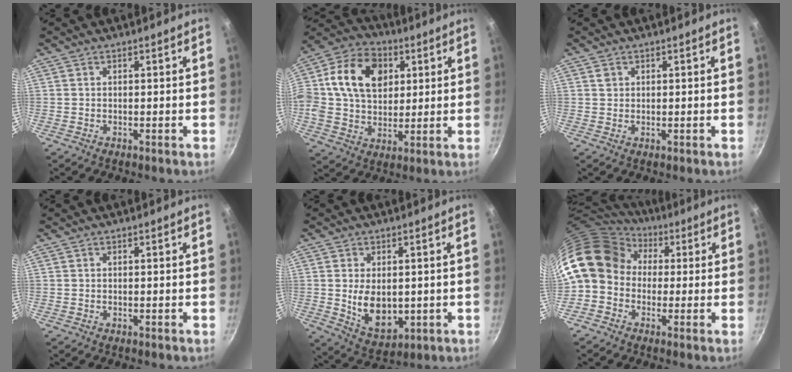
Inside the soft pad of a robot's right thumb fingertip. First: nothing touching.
{"total": 17.4, "force": [3.9, 12.7, 11.1], "torque": [-0.175, 0.015, 0.051]}
{"total": 1.2, "force": [0.5, 1.0, 0.4], "torque": [-0.002, -0.003, 0.006]}
{"total": 0.0}
{"total": 9.2, "force": [0.0, 5.9, 7.1], "torque": [-0.103, -0.018, 0.020]}
{"total": 14.7, "force": [1.9, 12.2, 8.0], "torque": [-0.134, 0.032, 0.010]}